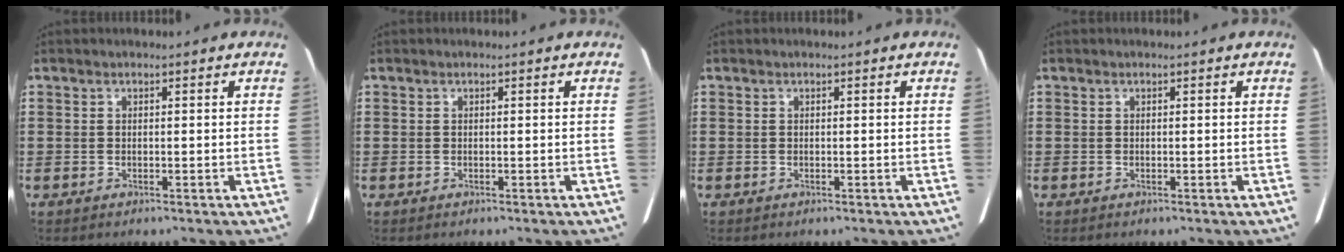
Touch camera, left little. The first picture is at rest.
{"total": 0.0}
{"total": 0.0}
{"total": 0.0}